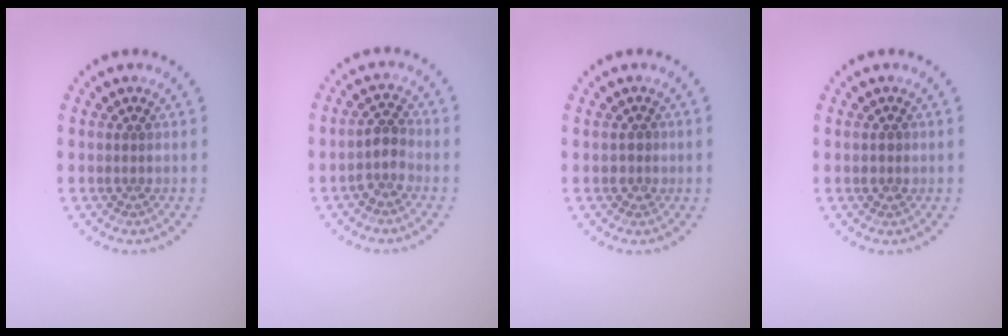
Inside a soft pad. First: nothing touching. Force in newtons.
{"total": 2.1, "press": 1.7, "slide": 1.2}
{"total": 0.9, "press": 0.8, "slide": 0.4}
{"total": 0.9, "press": 0.9, "slide": 0.1}